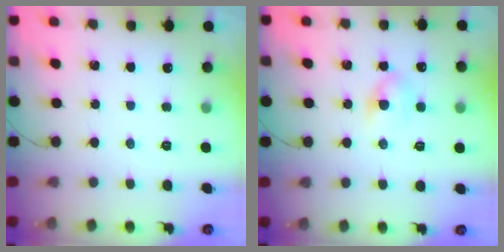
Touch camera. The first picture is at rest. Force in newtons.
{"total": 5.6, "press": 5.4, "slide": 1.3}